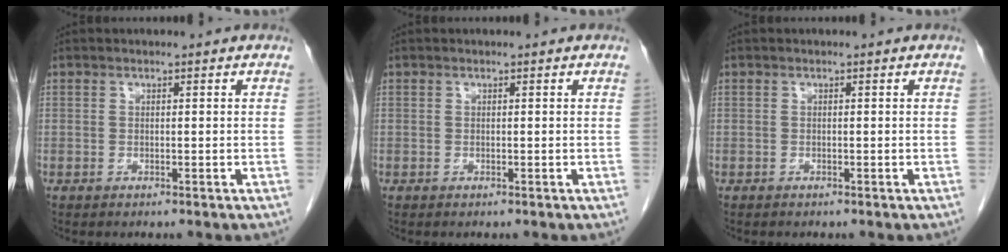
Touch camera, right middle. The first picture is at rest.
{"total": 0.0}
{"total": 0.0}